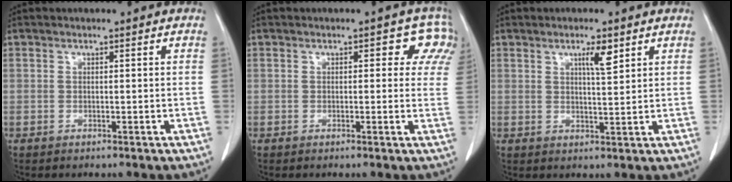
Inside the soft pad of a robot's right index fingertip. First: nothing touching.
{"total": 4.4, "force": [2.0, 2.8, 2.7], "torque": [-0.004, 0.009, 0.005]}
{"total": 3.5, "force": [2.0, 0.4, 2.9], "torque": [-0.049, -0.003, 0.033]}